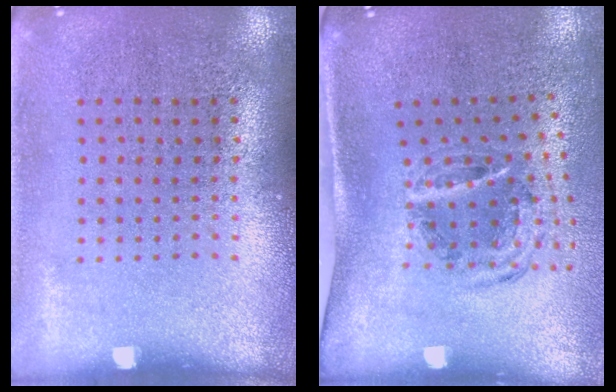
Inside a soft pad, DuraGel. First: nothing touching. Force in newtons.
{"total": 1.2, "press": 1.0, "slide": 0.6}